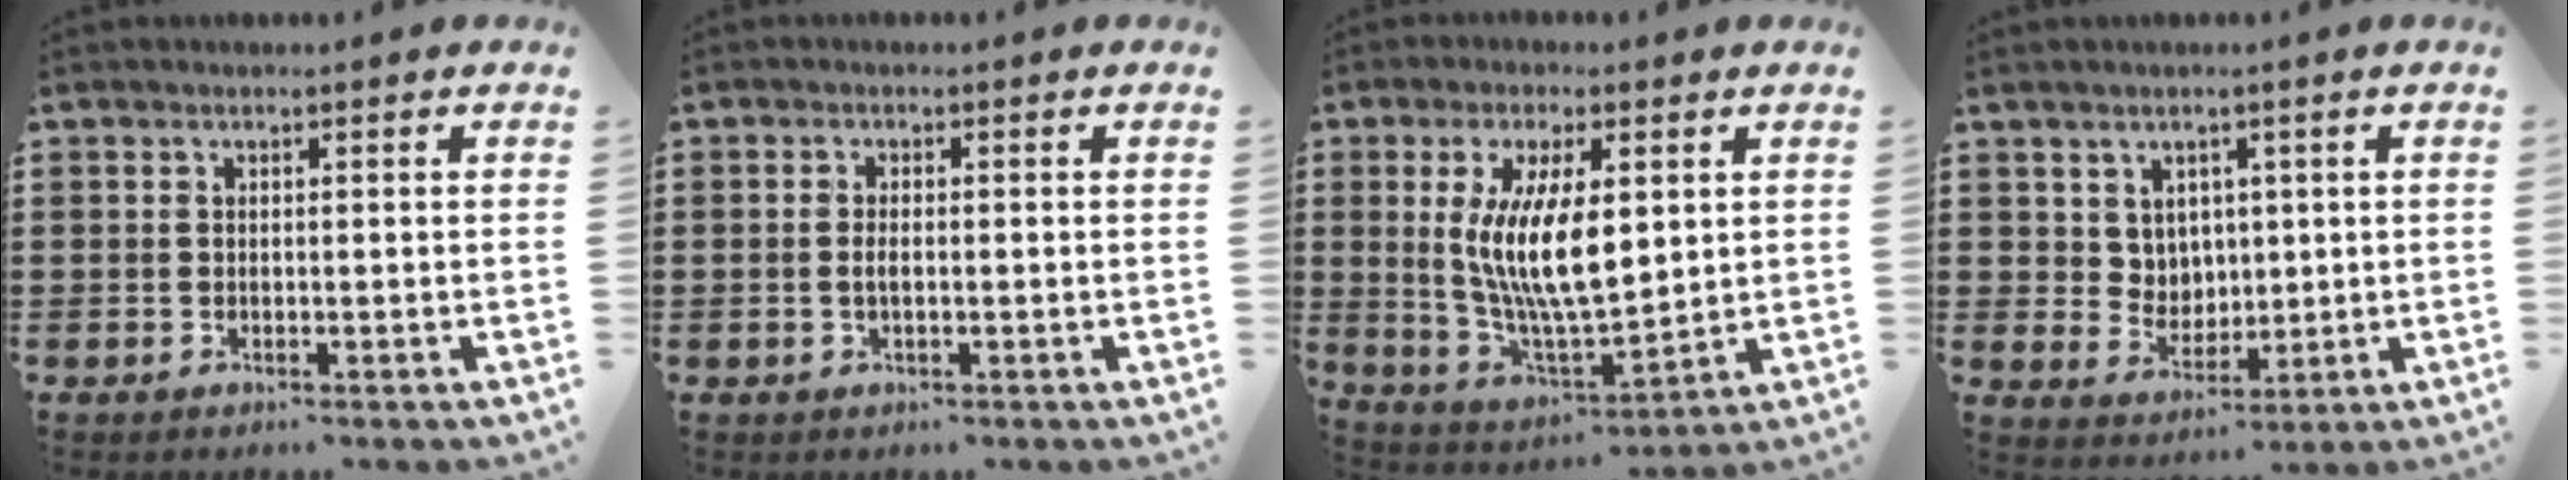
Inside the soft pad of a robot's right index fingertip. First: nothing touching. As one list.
[{"total": 1.7, "force": [-0.5, 0.4, 1.5], "torque": [-0.027, -0.002, -0.011]}, {"total": 11.8, "force": [2.0, 4.2, 10.8], "torque": [-0.226, -0.003, 0.033]}, {"total": 4.4, "force": [2.5, 3.6, 0.5], "torque": [-0.022, 0.001, 0.045]}]